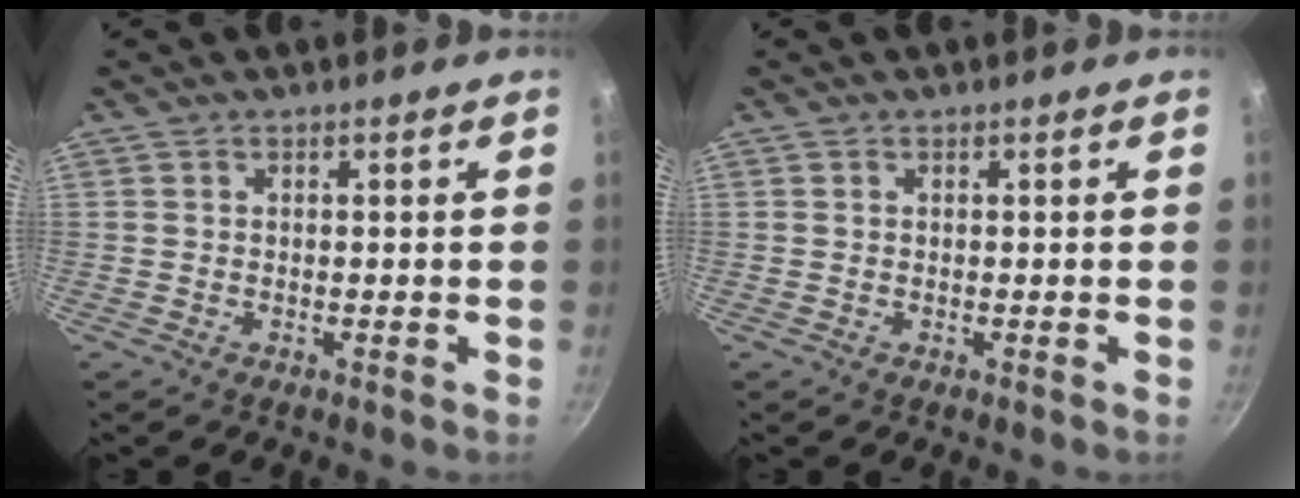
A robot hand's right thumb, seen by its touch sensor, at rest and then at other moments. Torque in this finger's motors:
{"motor_torque": [-0.20, 0.33, -0.03, -0.24, 0.04]}